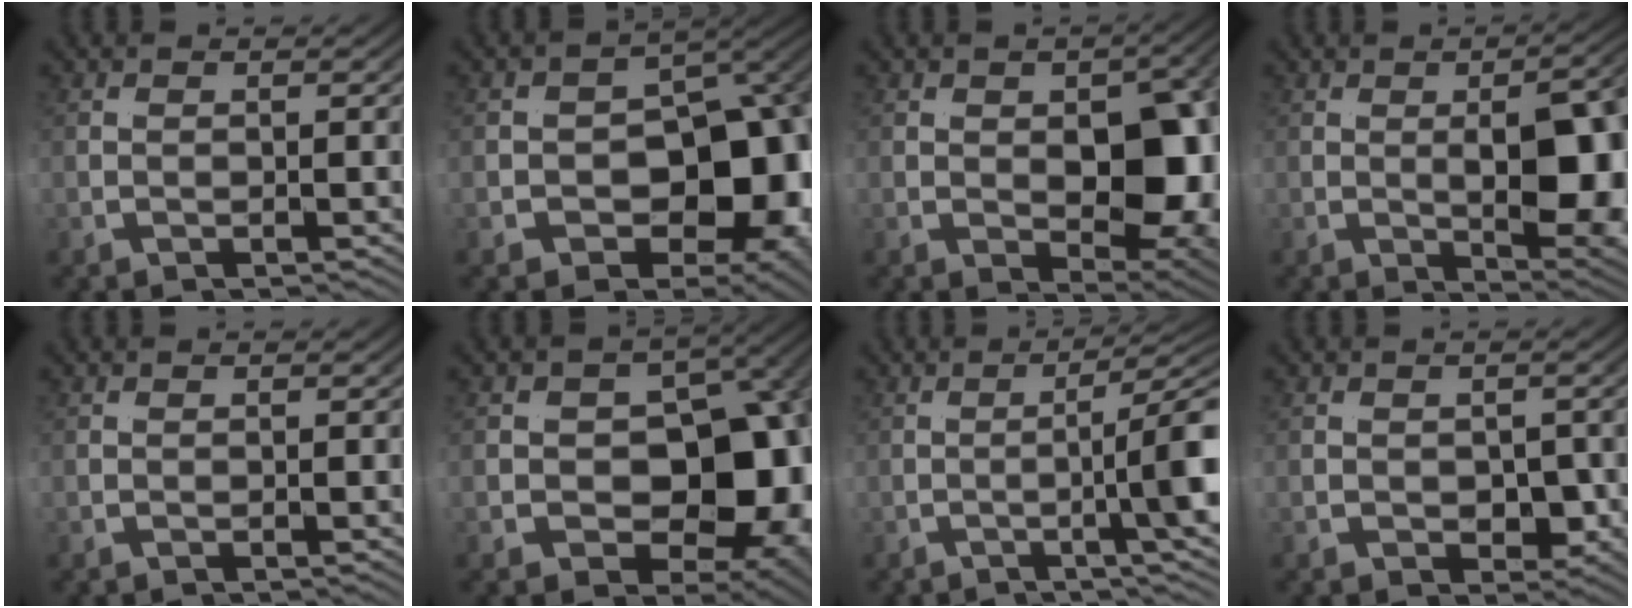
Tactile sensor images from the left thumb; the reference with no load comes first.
{"total": 14.9, "force": [-2.2, 9.4, 11.3], "torque": [-0.168, -0.036, -0.010]}
{"total": 9.8, "force": [0.1, 4.8, 8.5], "torque": [-0.115, -0.013, 0.016]}
{"total": 10.0, "force": [-0.9, 2.2, 9.7], "torque": [-0.113, 0.010, -0.009]}
{"total": 0.0}
{"total": 16.2, "force": [-0.7, 10.6, 12.3], "torque": [-0.169, -0.024, 0.002]}
{"total": 6.6, "force": [-0.5, -2.7, 6.0], "torque": [-0.063, 0.045, -0.029]}
{"total": 3.7, "force": [-0.1, 2.6, 2.6], "torque": [-0.038, -0.008, 0.004]}